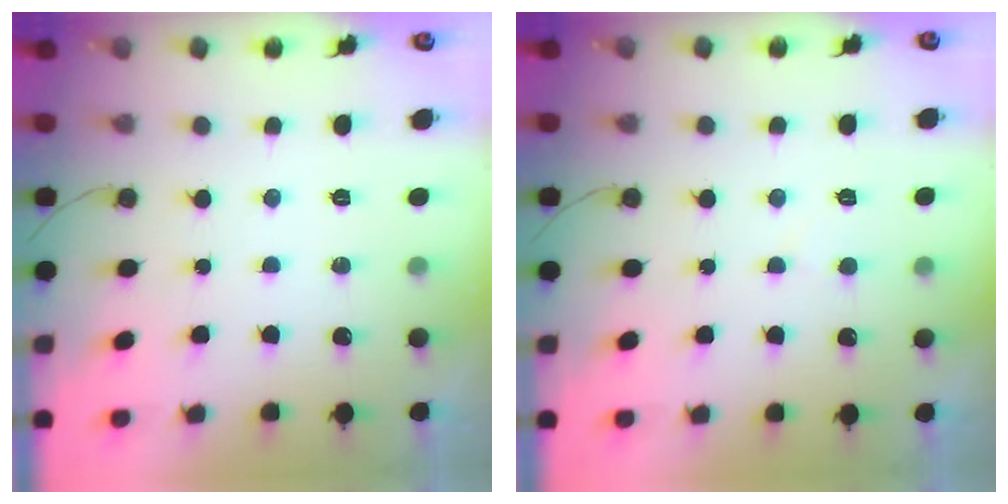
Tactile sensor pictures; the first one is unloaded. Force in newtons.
{"total": 3.0, "press": 3.0, "slide": 0.3}